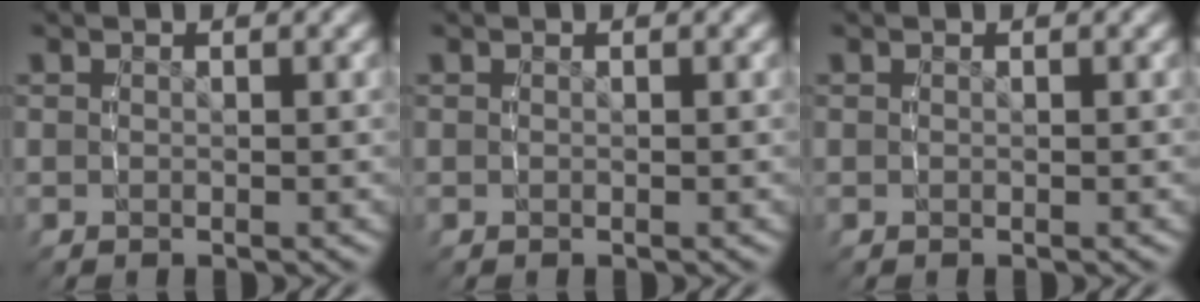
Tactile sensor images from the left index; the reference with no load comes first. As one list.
[{"total": 0.0}, {"total": 0.0}]